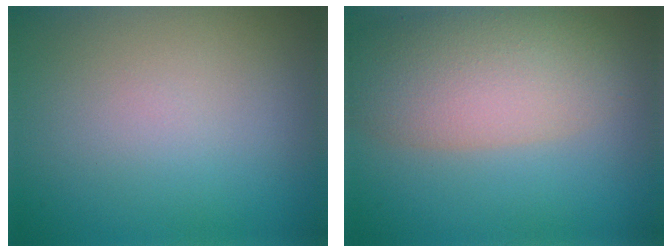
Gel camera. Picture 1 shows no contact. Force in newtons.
{"total": 7.0, "press": 7.0, "slide": 0.5}